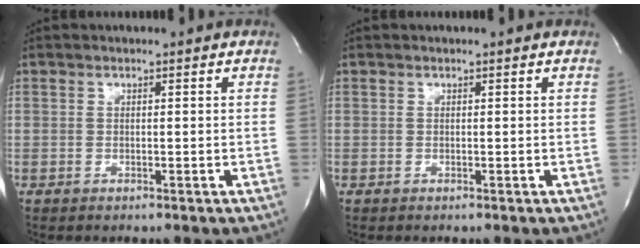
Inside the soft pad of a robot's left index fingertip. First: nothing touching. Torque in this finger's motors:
{"motor_torque": [-0.05, 0.05, 0.00, 0.00]}